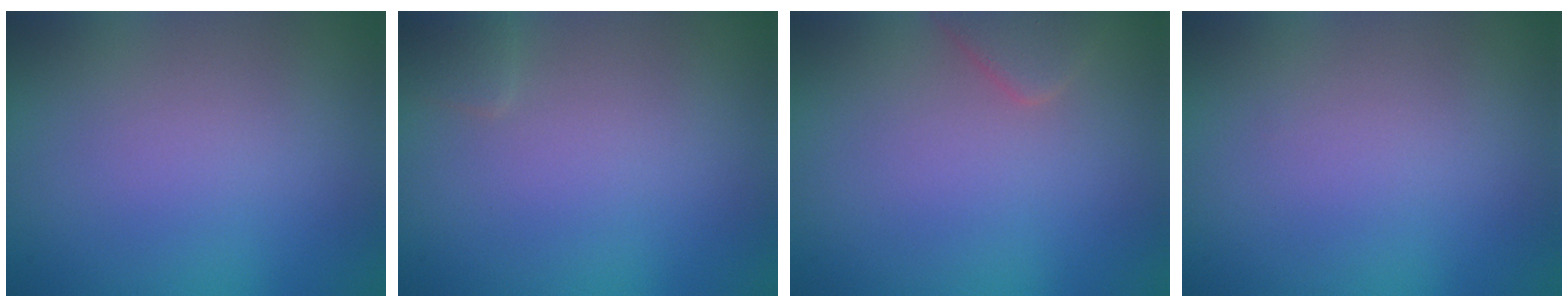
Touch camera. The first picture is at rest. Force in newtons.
{"total": 0.8, "press": 0.8, "slide": 0.0}
{"total": 2.1, "press": 2.1, "slide": 0.2}
{"total": 0.0}